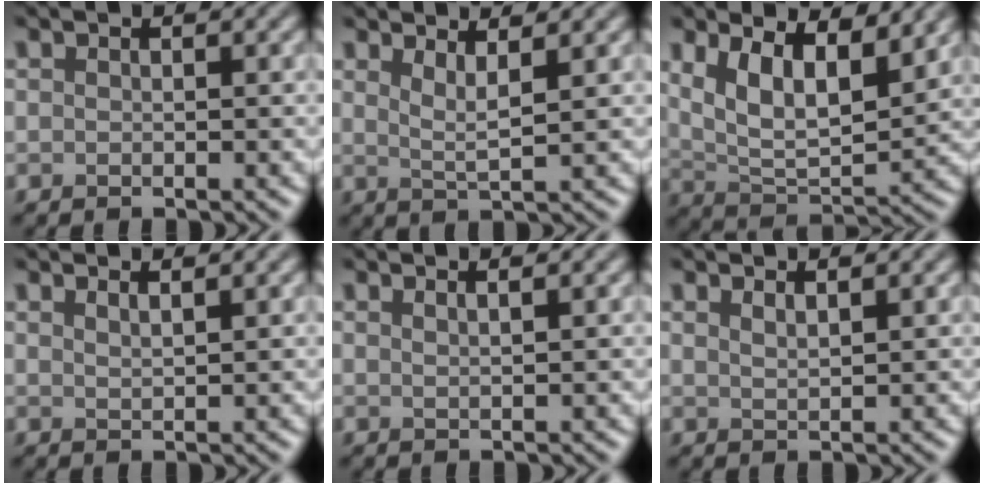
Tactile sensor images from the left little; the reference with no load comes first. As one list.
[{"total": 2.4, "force": [1.5, 0.5, 1.9], "torque": [-0.025, -0.005, 0.025]}, {"total": 7.9, "force": [3.6, 3.5, 6.1], "torque": [-0.107, -0.002, 0.058]}, {"total": 1.5, "force": [1.2, 0.4, 0.8], "torque": [-0.003, 0.006, 0.009]}, {"total": 1.9, "force": [1.2, 0.8, 1.2], "torque": [0.001, 0.004, -0.006]}, {"total": 1.3, "force": [1.1, 0.3, 0.7], "torque": [-0.005, 0.001, 0.016]}]